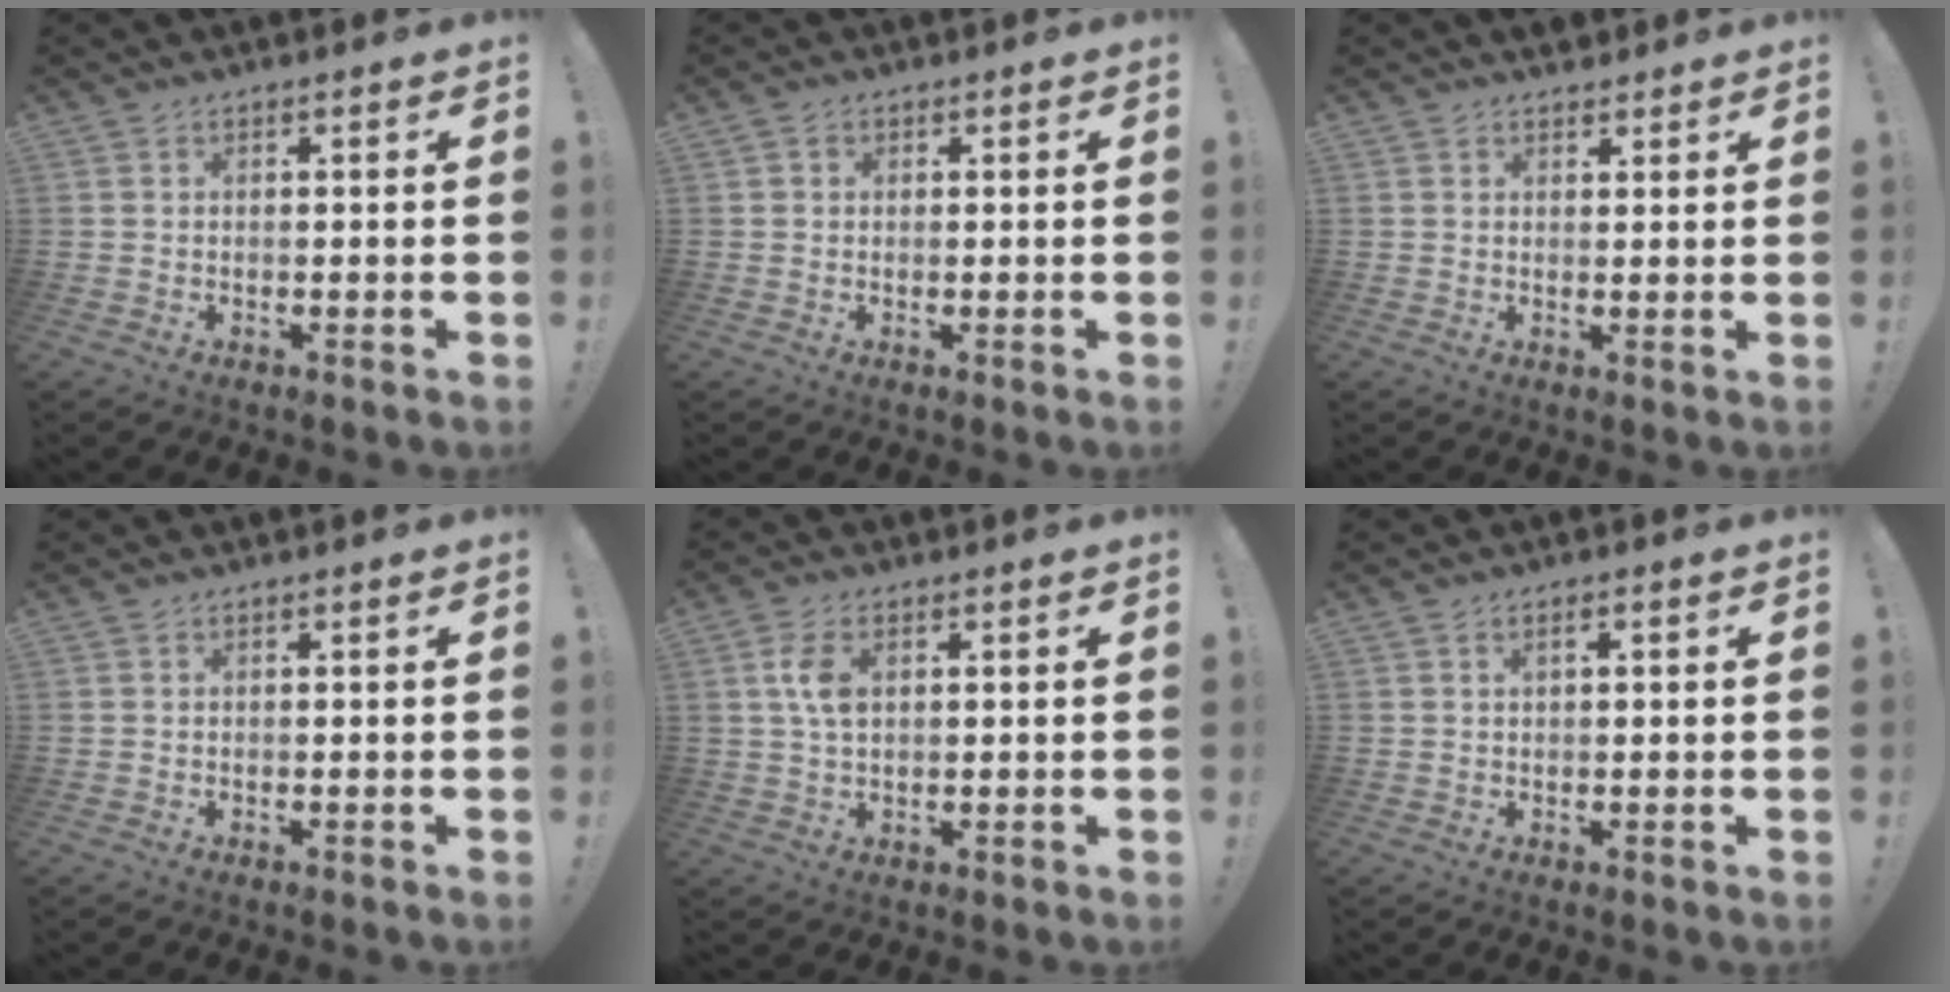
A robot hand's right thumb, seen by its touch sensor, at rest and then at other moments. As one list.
[{"total": 1.1, "force": [0.4, 1.0, 0.2], "torque": [0.002, 0.001, 0.005]}, {"total": 2.2, "force": [1.8, 1.0, 0.4], "torque": [0.010, -0.015, 0.031]}, {"total": 0.0}, {"total": 6.0, "force": [1.4, 3.5, 4.7], "torque": [-0.092, -0.003, 0.021]}, {"total": 1.5, "force": [0.5, 0.7, 1.3], "torque": [-0.021, 0.003, 0.006]}]